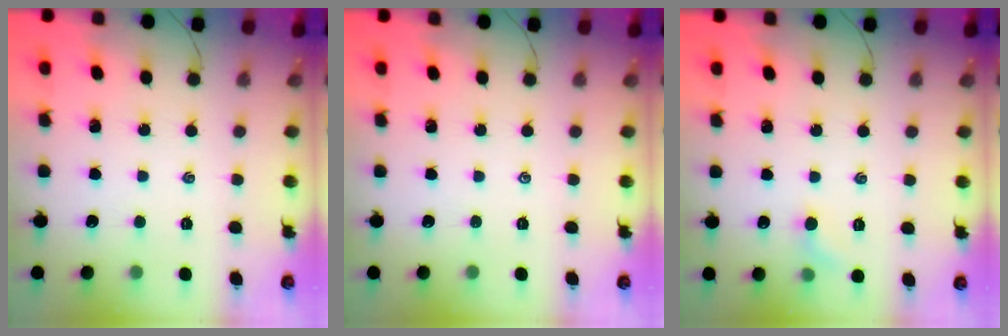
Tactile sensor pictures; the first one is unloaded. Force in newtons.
{"total": 0.0}
{"total": 5.2, "press": 4.9, "slide": 1.8}